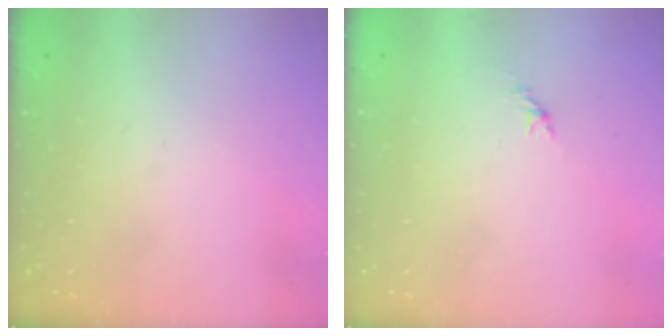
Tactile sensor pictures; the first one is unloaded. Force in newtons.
{"total": 0.0}